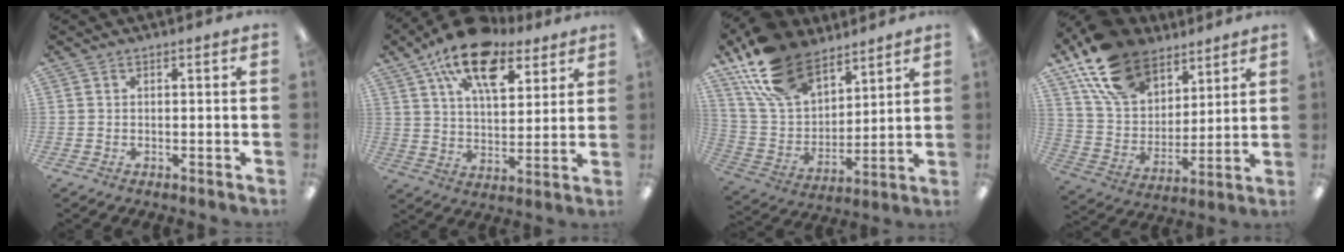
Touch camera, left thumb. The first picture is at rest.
{"total": 18.5, "force": [12.1, 9.0, 10.7], "torque": [-0.180, -0.055, 0.210]}
{"total": 19.4, "force": [13.4, 10.7, 9.0], "torque": [-0.189, -0.060, 0.253]}
{"total": 18.2, "force": [12.3, 11.0, 7.8], "torque": [-0.160, -0.055, 0.233]}